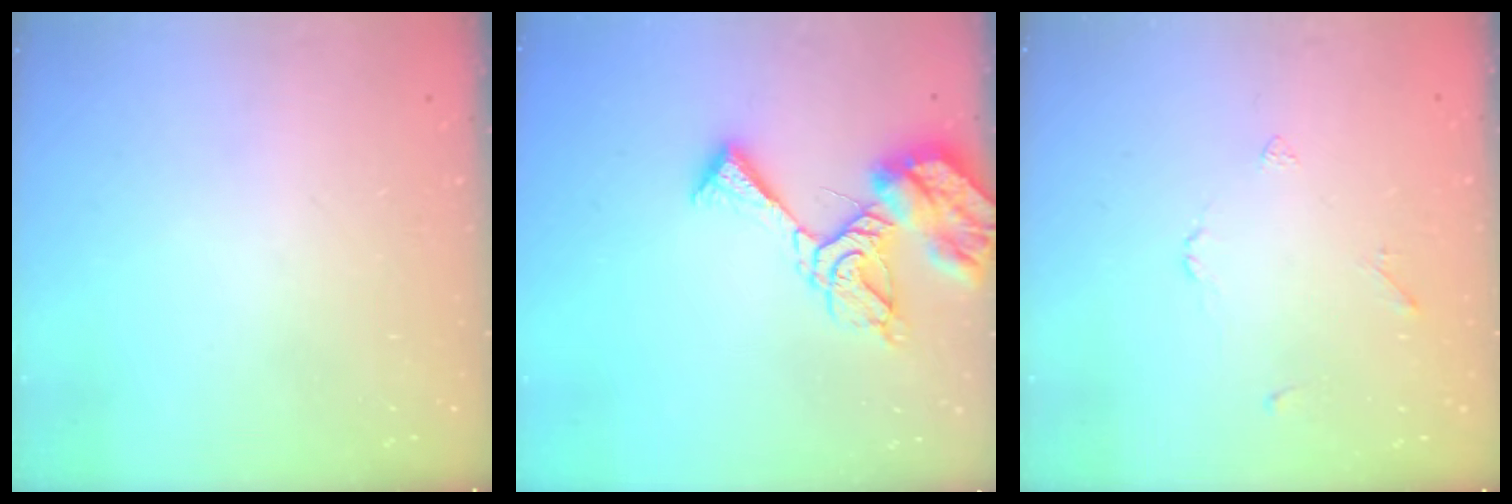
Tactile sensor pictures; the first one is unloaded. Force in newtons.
{"total": 12.4, "press": 12.3, "slide": 1.7}
{"total": 2.2, "press": 2.2, "slide": 0.5}